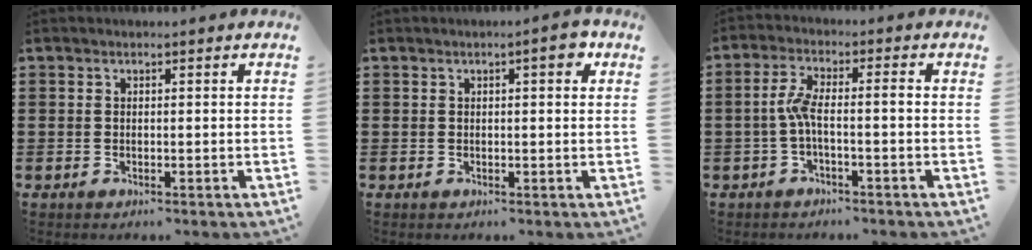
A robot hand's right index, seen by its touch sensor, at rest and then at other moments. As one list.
[{"total": 2.8, "force": [1.0, 0.7, 2.5], "torque": [-0.036, 0.002, 0.011]}, {"total": 4.5, "force": [-1.0, 0.7, 4.4], "torque": [-0.096, -0.001, -0.026]}]